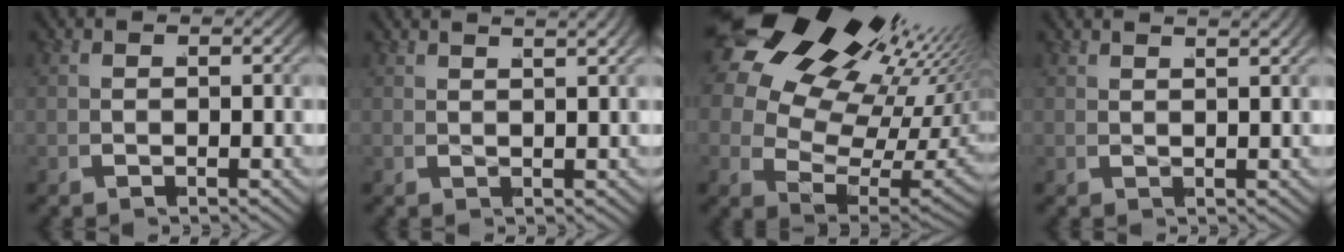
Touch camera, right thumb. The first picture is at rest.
{"total": 2.5, "force": [2.1, 0.2, 1.4], "torque": [-0.006, 0.009, 0.031]}
{"total": 18.9, "force": [6.1, 11.5, 13.7], "torque": [-0.224, -0.002, 0.091]}
{"total": 2.0, "force": [1.8, -0.1, 0.8], "torque": [0.001, 0.006, 0.029]}